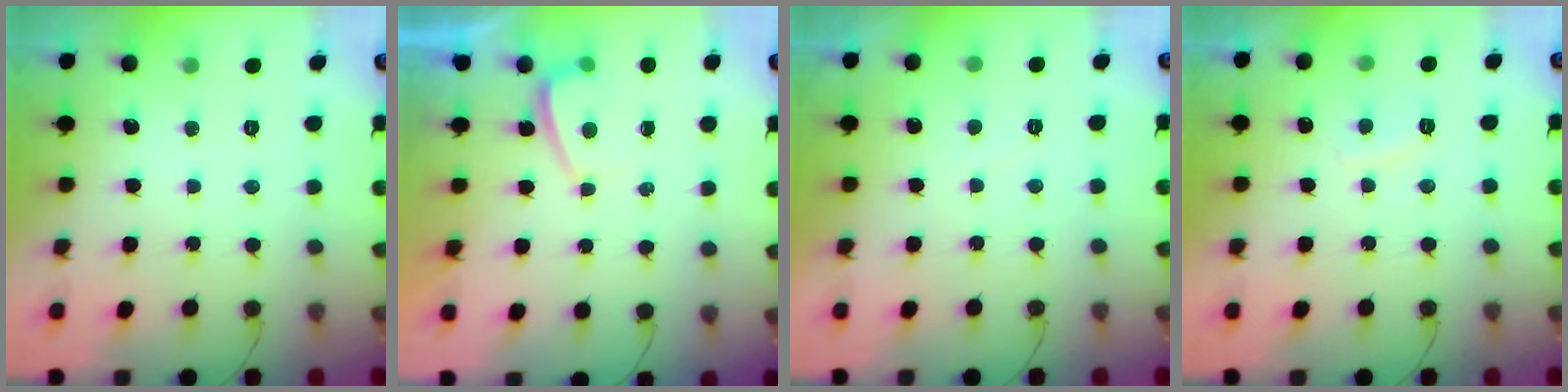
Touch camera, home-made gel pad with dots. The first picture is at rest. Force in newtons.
{"total": 1.1, "press": 0.9, "slide": 0.6}
{"total": 0.5, "press": 0.3, "slide": 0.5}
{"total": 3.4, "press": 3.3, "slide": 0.9}